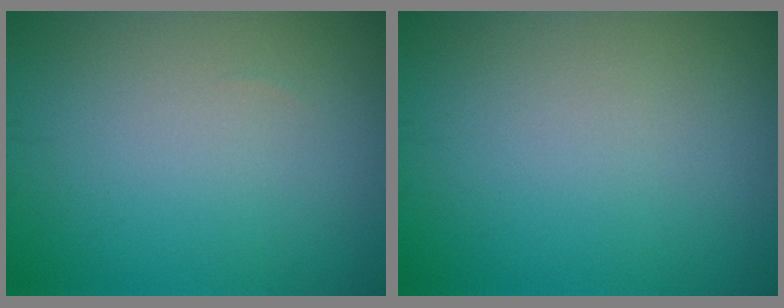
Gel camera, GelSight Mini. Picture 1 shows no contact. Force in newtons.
{"total": 0.0}